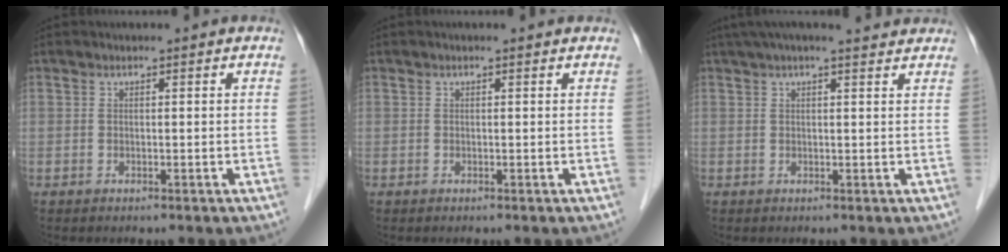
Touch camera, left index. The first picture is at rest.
{"total": 0.8, "force": [0.7, 0.2, 0.3], "torque": [-0.012, 0.015, 0.007]}
{"total": 9.2, "force": [8.1, 1.2, 4.2], "torque": [-0.061, 0.037, 0.100]}